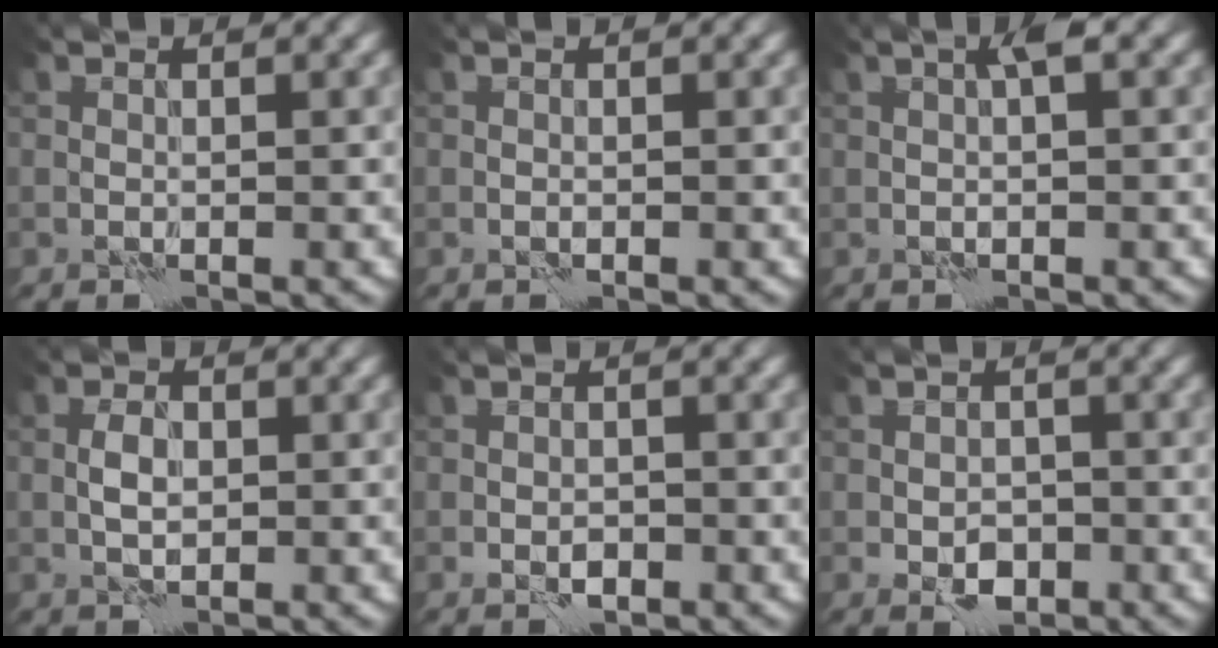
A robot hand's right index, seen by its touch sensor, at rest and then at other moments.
{"total": 0.0}
{"total": 1.6, "force": [0.5, 0.2, 1.5], "torque": [-0.026, 0.007, 0.008]}
{"total": 2.1, "force": [-0.1, 1.2, 1.8], "torque": [-0.032, 0.005, -0.004]}
{"total": 1.5, "force": [-0.7, 1.1, 0.9], "torque": [-0.015, -0.002, -0.012]}
{"total": 2.5, "force": [-0.9, 1.8, 1.5], "torque": [-0.022, -0.003, -0.016]}